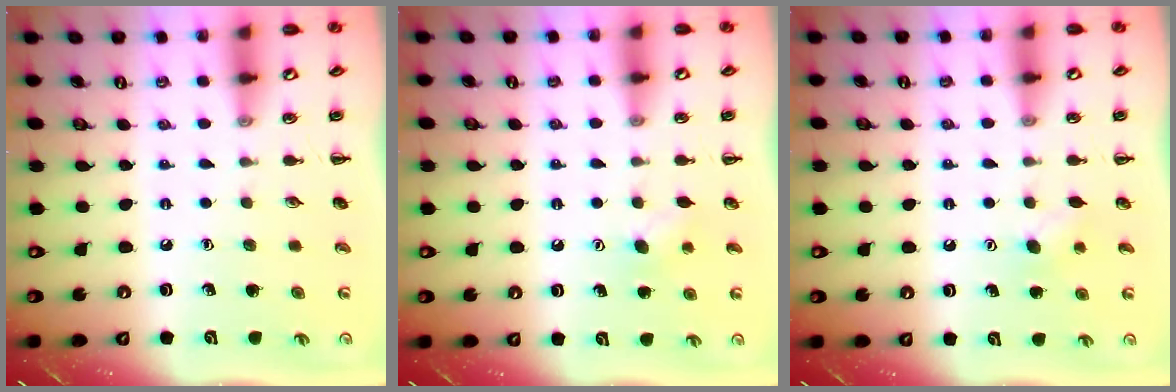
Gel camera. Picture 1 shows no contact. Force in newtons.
{"total": 3.8, "press": 3.7, "slide": 0.8}
{"total": 3.8, "press": 3.7, "slide": 0.8}